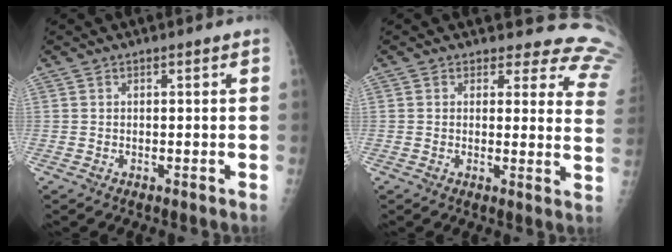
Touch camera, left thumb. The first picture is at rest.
{"total": 14.2, "force": [13.4, 4.5, 0.8], "torque": [0.045, -0.119, 0.104]}